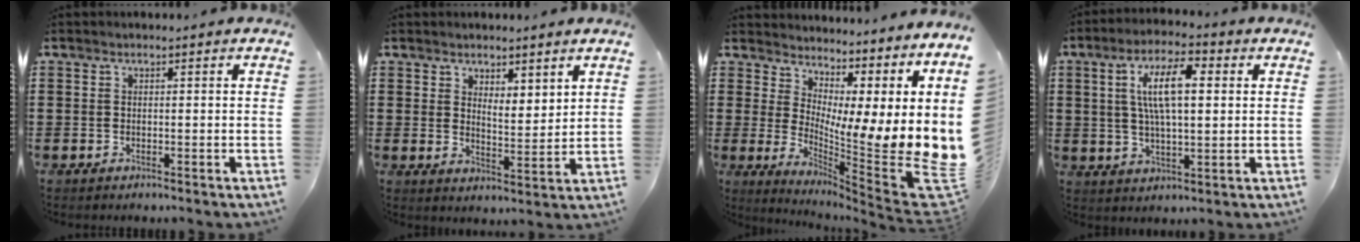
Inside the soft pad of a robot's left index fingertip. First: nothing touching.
{"total": 3.6, "force": [3.3, 1.3, 0.4], "torque": [-0.013, -0.010, 0.059]}
{"total": 5.8, "force": [-0.3, 3.6, 4.6], "torque": [-0.053, -0.067, -0.012]}
{"total": 9.6, "force": [2.3, 3.5, 8.6], "torque": [-0.178, 0.015, 0.035]}